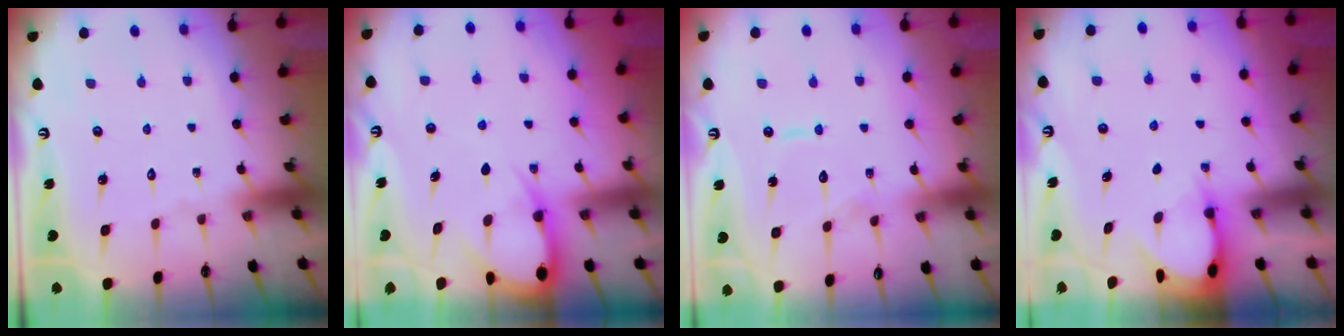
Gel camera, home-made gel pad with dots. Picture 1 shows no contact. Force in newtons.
{"total": 7.3, "press": 7.3, "slide": 0.8}
{"total": 7.9, "press": 7.8, "slide": 0.6}
{"total": 3.1, "press": 3.1, "slide": 0.3}